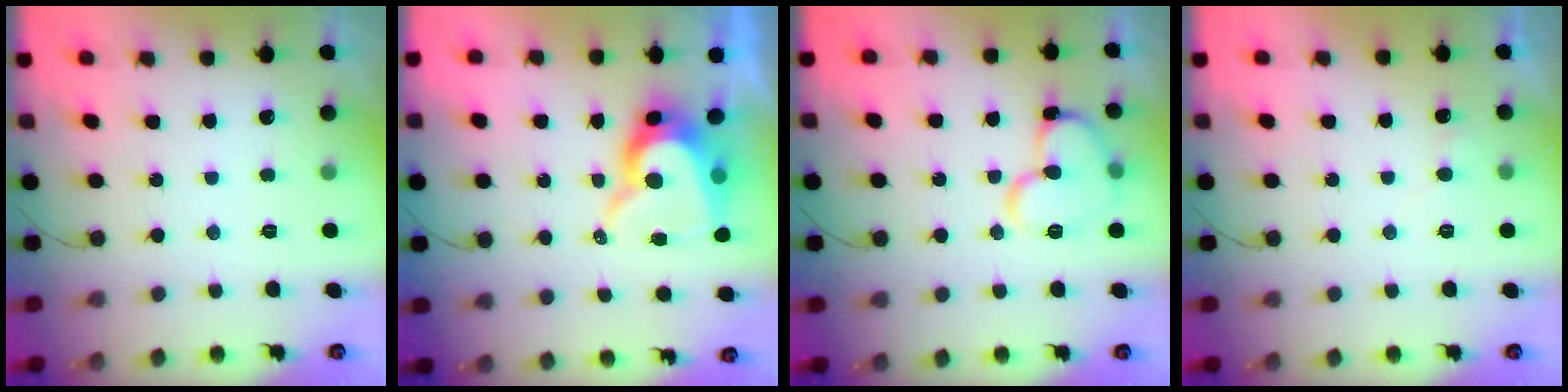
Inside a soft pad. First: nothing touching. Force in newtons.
{"total": 12.8, "press": 12.8, "slide": 0.9}
{"total": 12.5, "press": 12.3, "slide": 1.9}
{"total": 3.4, "press": 3.4, "slide": 0.4}